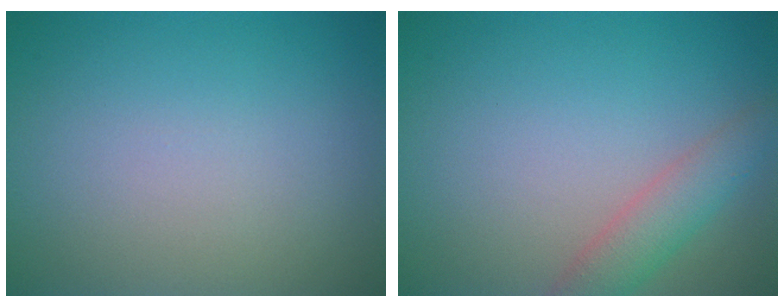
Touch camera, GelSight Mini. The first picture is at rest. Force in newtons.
{"total": 3.0, "press": 3.0, "slide": 0.2}